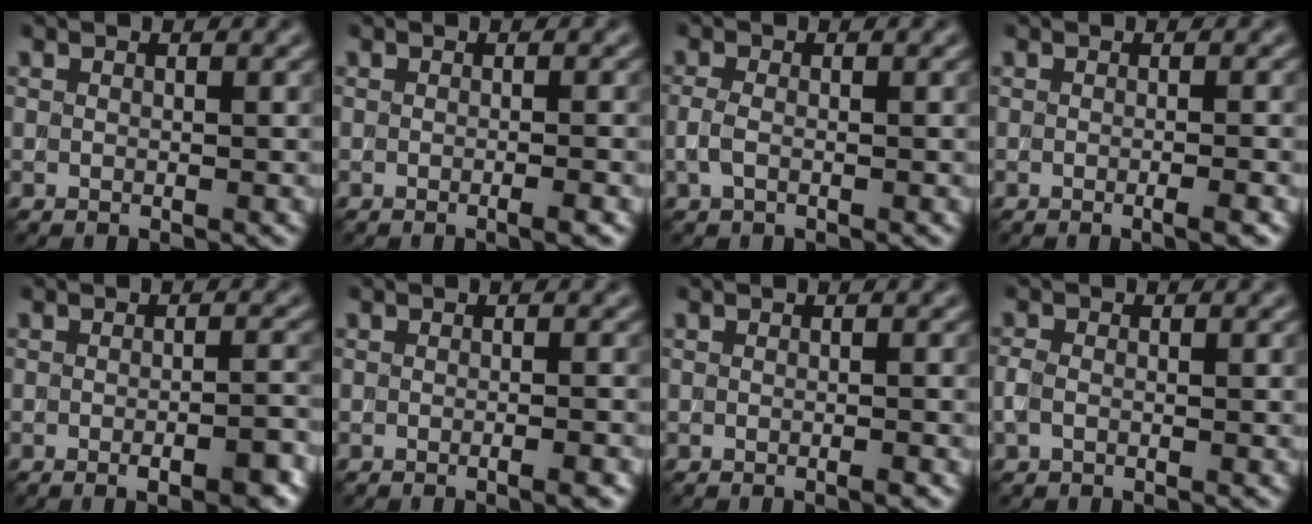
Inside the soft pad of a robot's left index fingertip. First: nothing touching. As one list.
[{"total": 2.0, "force": [-0.3, 0.7, 1.8], "torque": [-0.008, -0.001, -0.010]}, {"total": 1.1, "force": [-0.3, 0.5, 1.0], "torque": [-0.028, 0.002, -0.011]}, {"total": 2.3, "force": [-0.4, 0.9, 2.1], "torque": [-0.006, 0.002, -0.012]}, {"total": 3.9, "force": [-1.6, 1.0, 3.4], "torque": [-0.042, 0.000, -0.020]}, {"total": 2.4, "force": [-0.5, 1.0, 2.1], "torque": [0.001, 0.004, -0.016]}, {"total": 1.2, "force": [-0.2, 0.4, 1.1], "torque": [-0.008, -0.003, -0.008]}, {"total": 1.2, "force": [-0.4, 0.7, 0.8], "torque": [-0.024, 0.004, -0.013]}]